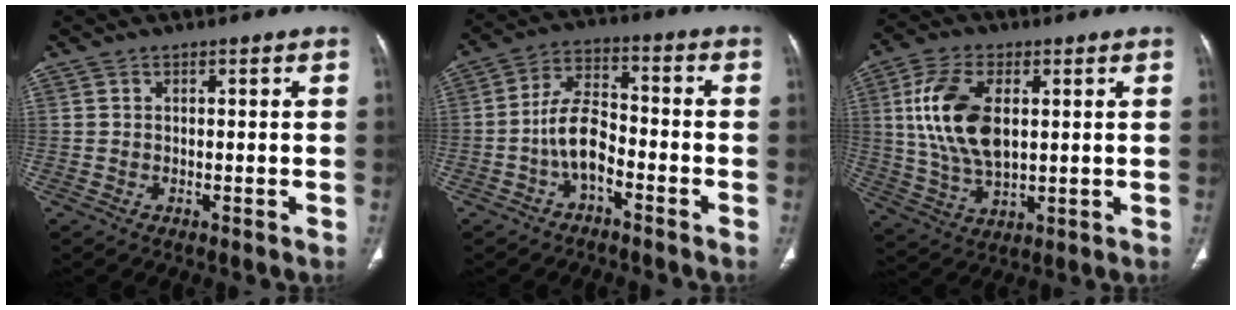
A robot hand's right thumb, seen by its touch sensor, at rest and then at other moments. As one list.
[{"total": 7.9, "force": [-3.3, 4.5, 5.7], "torque": [-0.099, 0.040, -0.067]}, {"total": 14.3, "force": [2.7, 7.8, 11.7], "torque": [-0.231, -0.006, 0.057]}]